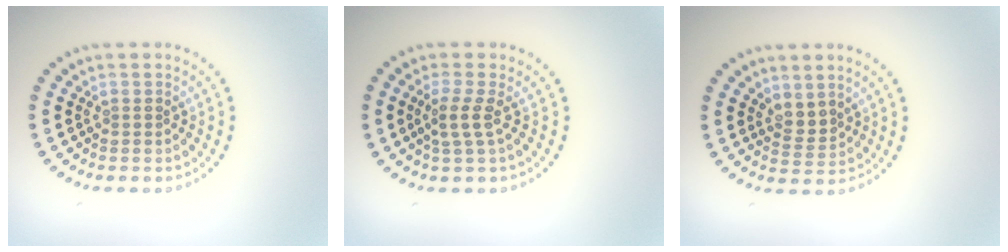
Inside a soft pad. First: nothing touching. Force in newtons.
{"total": 1.9, "press": 1.5, "slide": 1.2}
{"total": 1.8, "press": 1.4, "slide": 1.2}